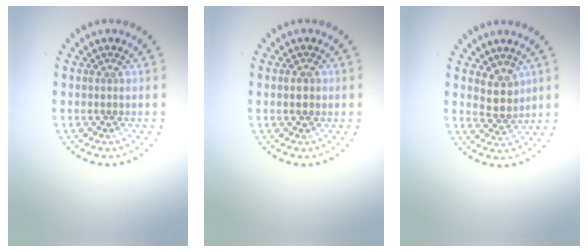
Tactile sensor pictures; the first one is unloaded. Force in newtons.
{"total": 1.6, "press": 1.6, "slide": 0.1}
{"total": 2.7, "press": 2.2, "slide": 1.5}